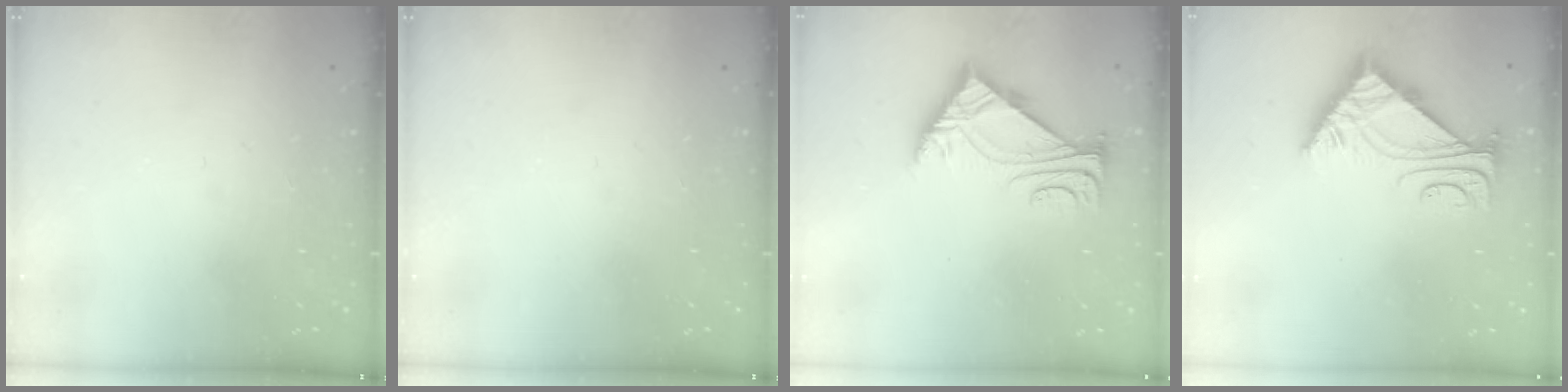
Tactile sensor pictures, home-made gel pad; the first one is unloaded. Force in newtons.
{"total": 0.0}
{"total": 5.8, "press": 5.8, "slide": 1.0}
{"total": 5.6, "press": 5.5, "slide": 0.8}